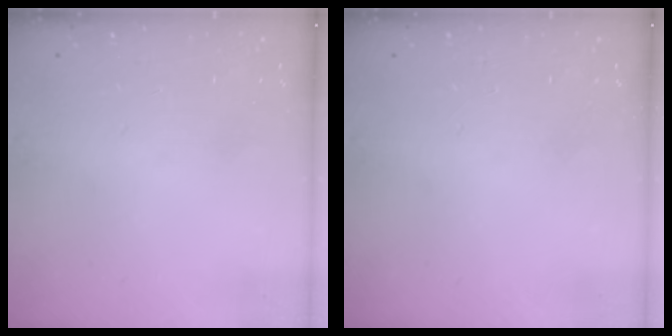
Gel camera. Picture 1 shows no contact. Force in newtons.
{"total": 0.0}